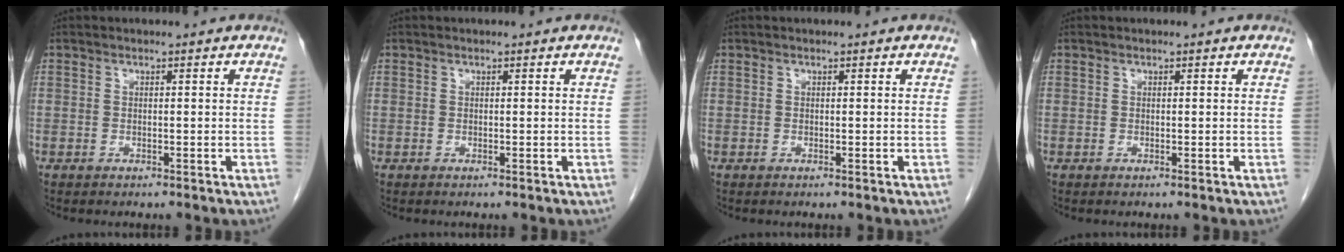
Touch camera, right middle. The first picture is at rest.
{"total": 0.0}
{"total": 0.0}
{"total": 0.0}